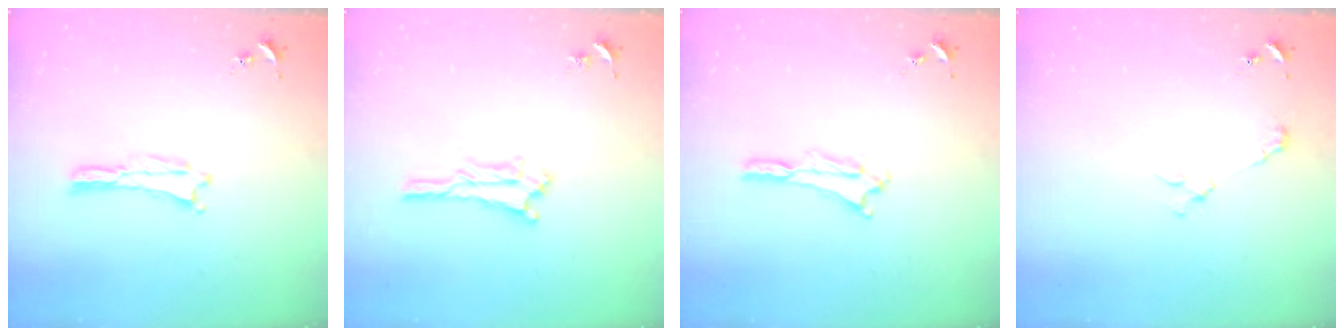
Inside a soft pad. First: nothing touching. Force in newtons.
{"total": 2.3, "press": 2.2, "slide": 0.2}
{"total": 1.8, "press": 1.8, "slide": 0.1}
{"total": 3.7, "press": 3.7, "slide": 0.4}